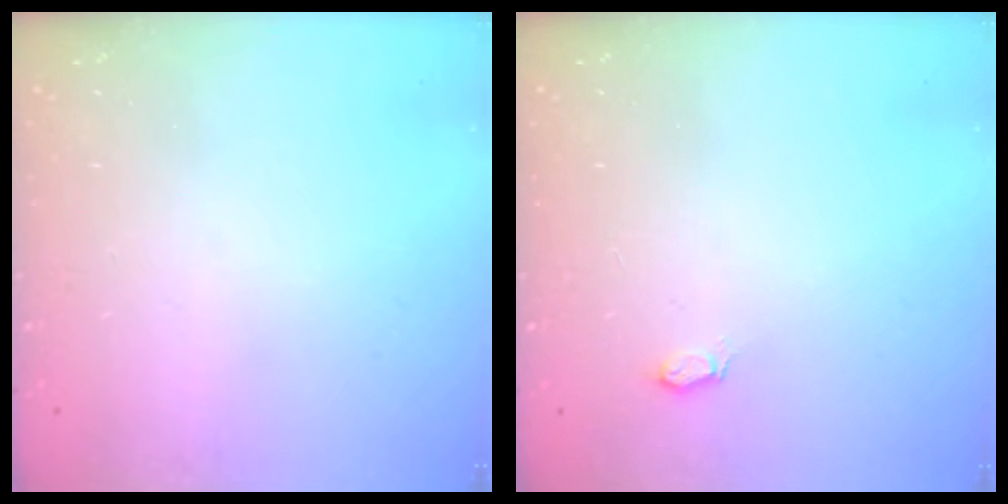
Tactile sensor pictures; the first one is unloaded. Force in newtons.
{"total": 3.3, "press": 3.3, "slide": 0.4}